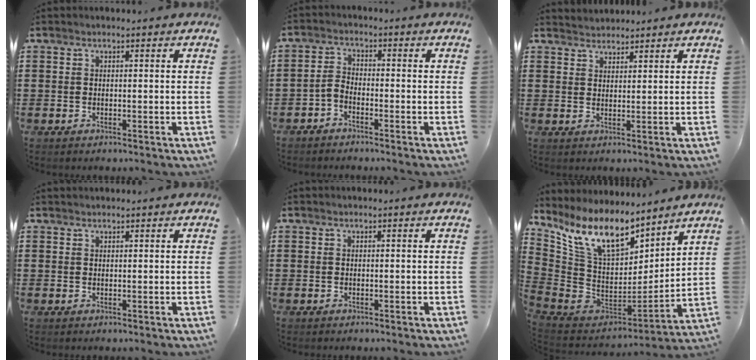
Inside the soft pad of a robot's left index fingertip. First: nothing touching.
{"total": 2.5, "force": [-2.2, 0.8, 1.0], "torque": [-0.036, 0.003, -0.049]}
{"total": 1.9, "force": [1.9, 0.2, -0.5], "torque": [0.003, 0.000, 0.038]}
{"total": 0.6, "force": [0.5, 0.0, 0.1], "torque": [-0.004, -0.001, 0.011]}
{"total": 0.0}
{"total": 12.8, "force": [8.5, 5.3, 7.9], "torque": [-0.197, -0.048, 0.154]}